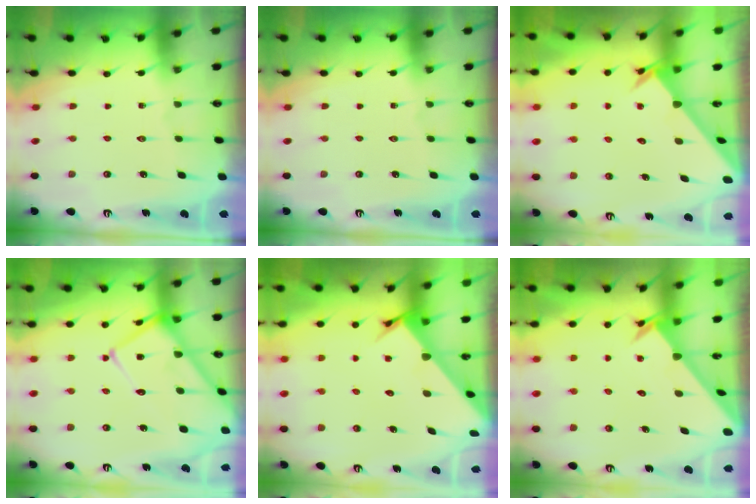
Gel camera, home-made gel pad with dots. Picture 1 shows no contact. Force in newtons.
{"total": 0.0}
{"total": 2.6, "press": 2.6, "slide": 0.2}
{"total": 15.3, "press": 15.3, "slide": 1.4}
{"total": 3.4, "press": 3.4, "slide": 0.2}
{"total": 2.1, "press": 2.1, "slide": 0.1}